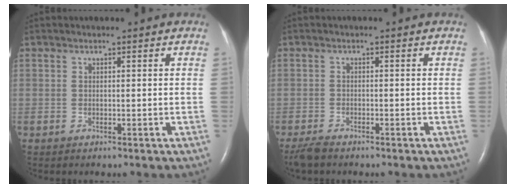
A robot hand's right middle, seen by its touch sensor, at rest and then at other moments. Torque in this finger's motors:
{"motor_torque": [0.42, -0.38, -0.03, 0.01]}